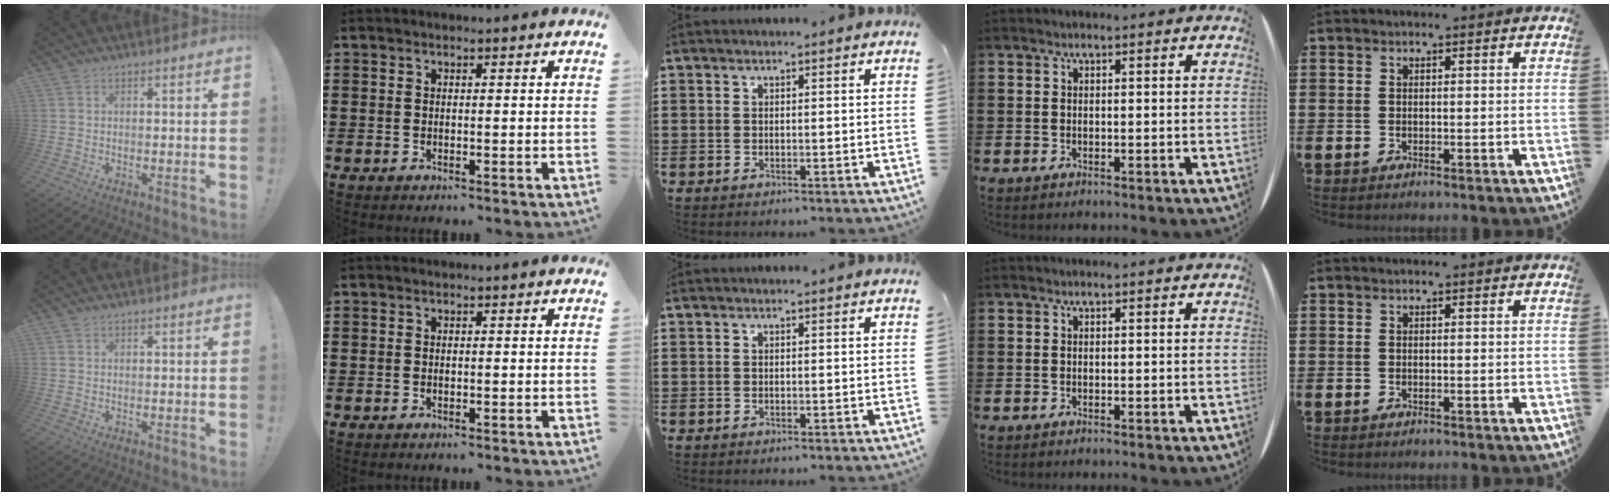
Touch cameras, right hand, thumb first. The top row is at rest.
{}